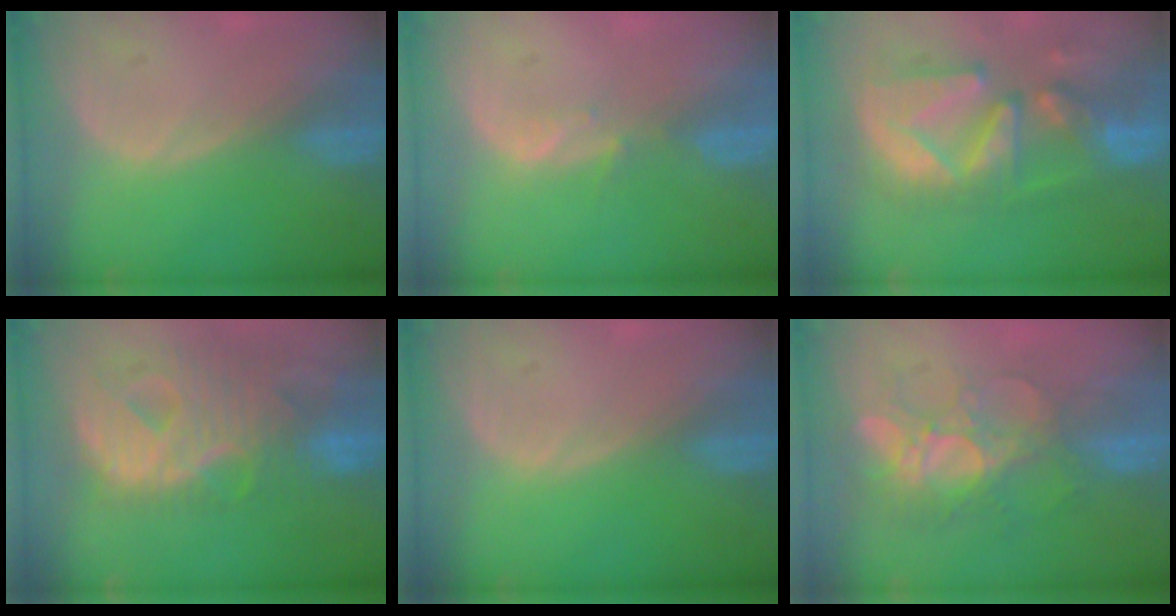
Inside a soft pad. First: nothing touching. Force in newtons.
{"total": 1.7, "press": 1.5, "slide": 0.8}
{"total": 12.7, "press": 11.2, "slide": 6.1}
{"total": 12.9, "press": 10.9, "slide": 6.9}
{"total": 0.0}
{"total": 9.2, "press": 8.2, "slide": 4.3}